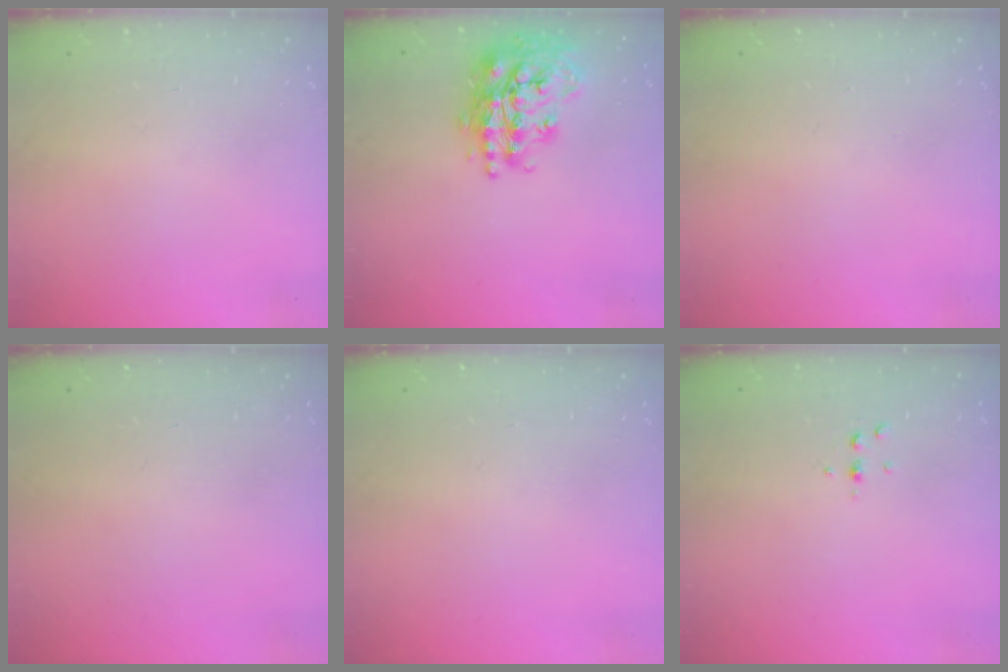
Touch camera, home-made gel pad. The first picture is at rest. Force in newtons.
{"total": 20.1, "press": 20.1, "slide": 1.4}
{"total": 0.0}
{"total": 0.0}
{"total": 0.0}
{"total": 2.5, "press": 2.4, "slide": 0.2}